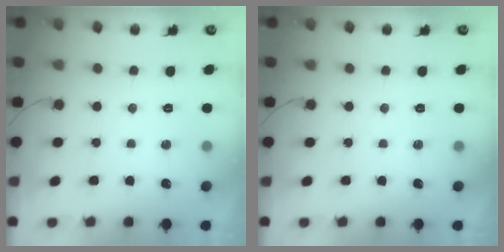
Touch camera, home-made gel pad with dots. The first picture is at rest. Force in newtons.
{"total": 0.0}